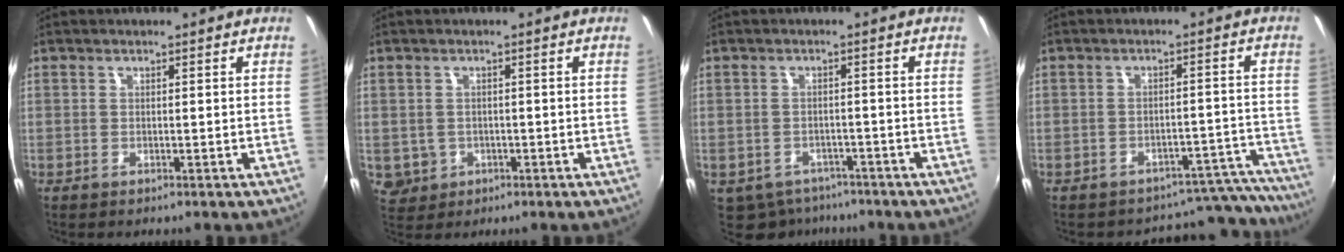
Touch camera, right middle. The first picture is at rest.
{"total": 4.0, "force": [-0.7, 3.8, 1.2], "torque": [-0.031, -0.001, 0.000]}
{"total": 7.4, "force": [-5.4, 4.6, 2.2], "torque": [-0.057, -0.013, -0.071]}
{"total": 12.3, "force": [-11.8, 3.2, 0.3], "torque": [0.020, 0.045, -0.144]}